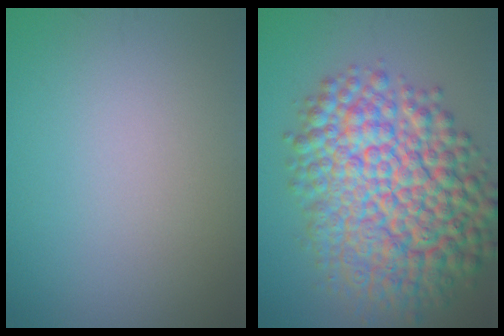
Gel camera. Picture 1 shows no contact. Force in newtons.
{"total": 12.6, "press": 12.6, "slide": 0.4}